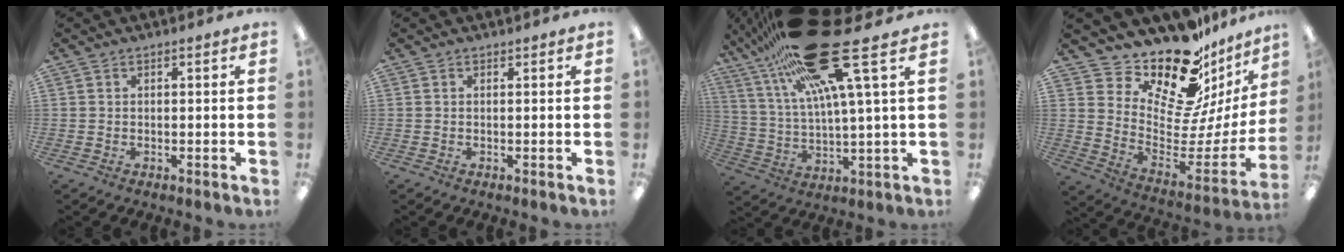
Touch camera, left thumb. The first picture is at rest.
{"total": 0.0}
{"total": 27.3, "force": [15.6, 6.7, 21.4], "torque": [-0.381, -0.074, 0.248]}
{"total": 19.2, "force": [16.6, 6.0, 7.5], "torque": [-0.112, -0.166, 0.279]}